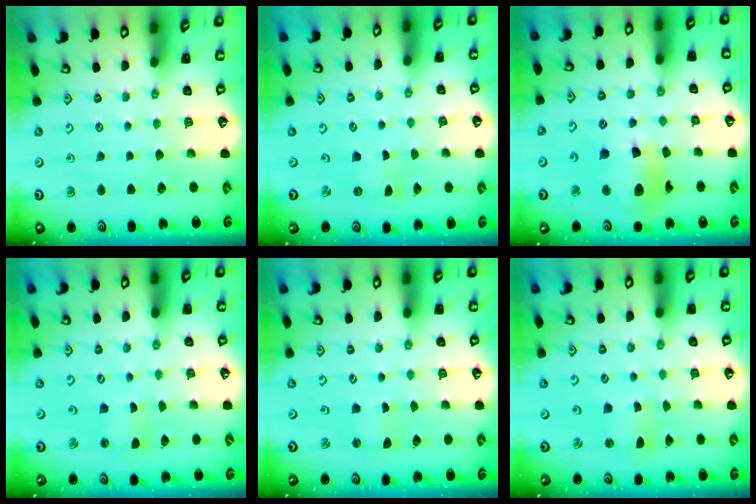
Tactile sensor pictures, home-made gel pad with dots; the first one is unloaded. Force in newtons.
{"total": 0.0}
{"total": 15.4, "press": 15.3, "slide": 1.9}
{"total": 1.1, "press": 1.1, "slide": 0.1}
{"total": 1.1, "press": 1.1, "slide": 0.1}
{"total": 1.1, "press": 1.1, "slide": 0.1}